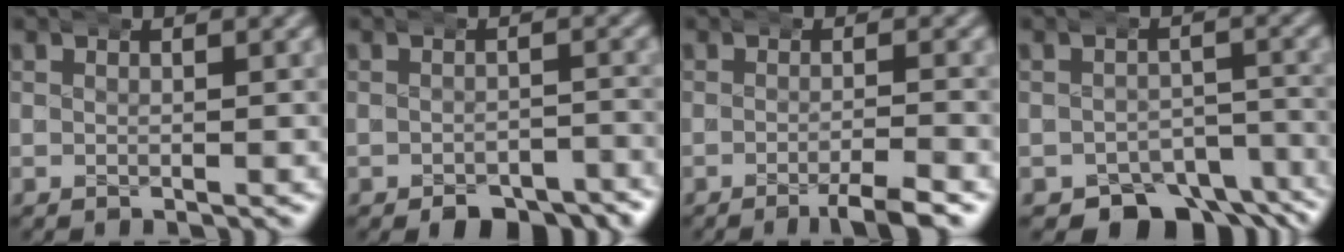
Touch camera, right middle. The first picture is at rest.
{"total": 6.1, "force": [-5.1, 2.3, 2.4], "torque": [-0.030, -0.011, -0.076]}
{"total": 3.0, "force": [-1.9, 0.1, 2.3], "torque": [-0.034, 0.005, -0.039]}
{"total": 7.9, "force": [-6.0, 4.2, 2.9], "torque": [-0.030, -0.021, -0.089]}